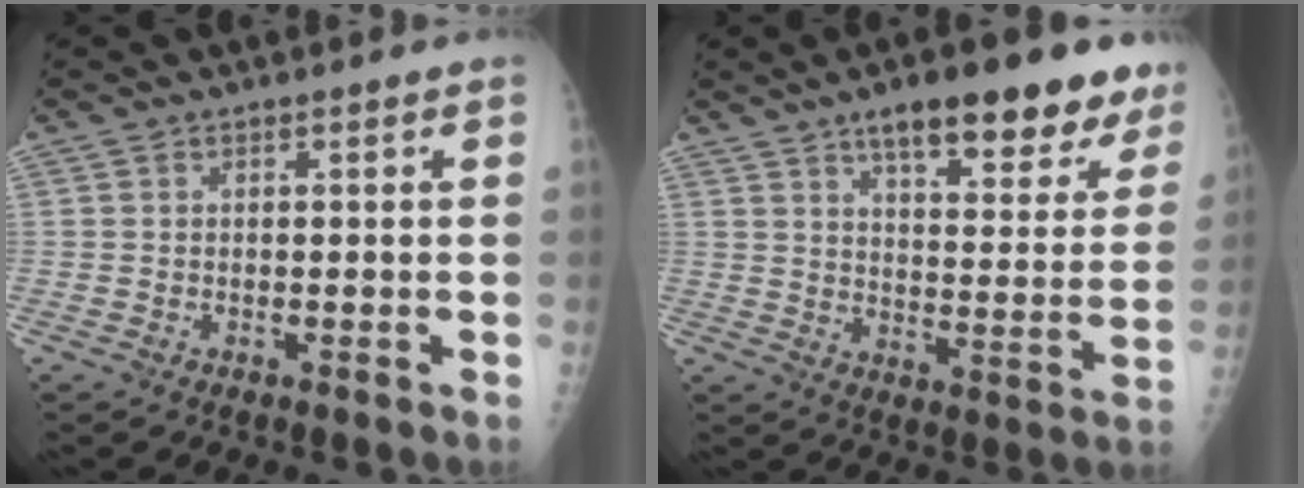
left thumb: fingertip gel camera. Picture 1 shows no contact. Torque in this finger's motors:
{"motor_torque": [0.92, 0.92, 0.98, -0.76, 0.09]}